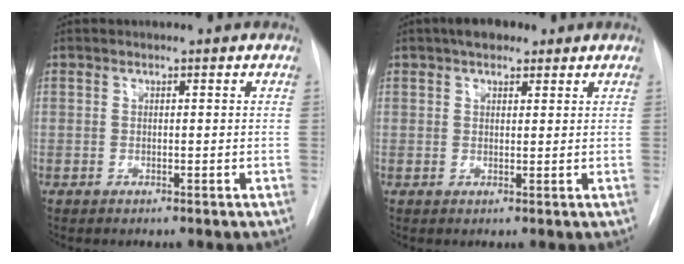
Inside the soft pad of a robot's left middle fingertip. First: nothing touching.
{"total": 4.0, "force": [2.7, 2.0, 2.2], "torque": [-0.037, 0.013, 0.042]}